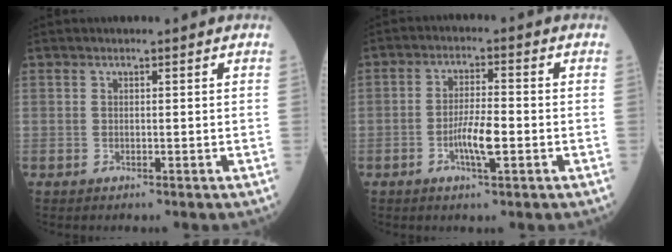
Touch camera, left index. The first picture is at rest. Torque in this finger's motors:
{"motor_torque": [0.79, 0.36, 0.16, 0.04]}